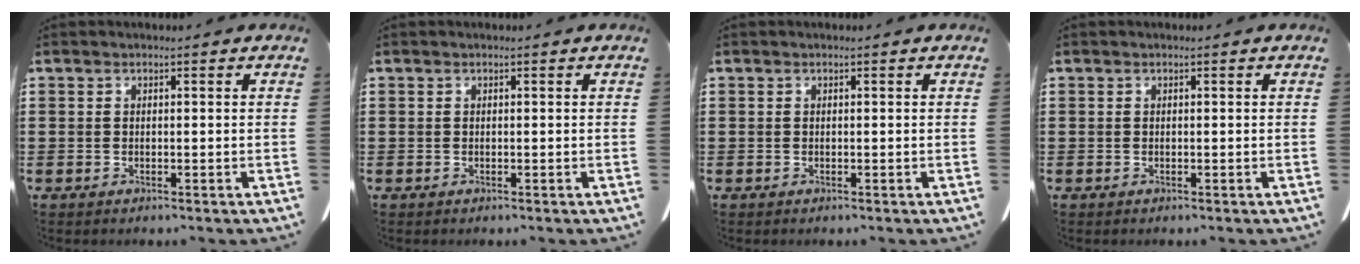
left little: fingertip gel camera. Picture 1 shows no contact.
{"total": 0.0}
{"total": 0.0}
{"total": 0.0}